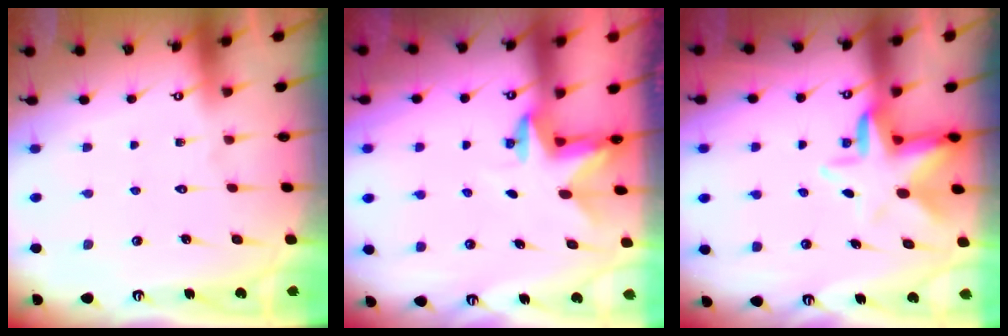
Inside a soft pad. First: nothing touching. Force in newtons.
{"total": 2.4, "press": 2.3, "slide": 0.4}
{"total": 6.7, "press": 6.6, "slide": 1.3}